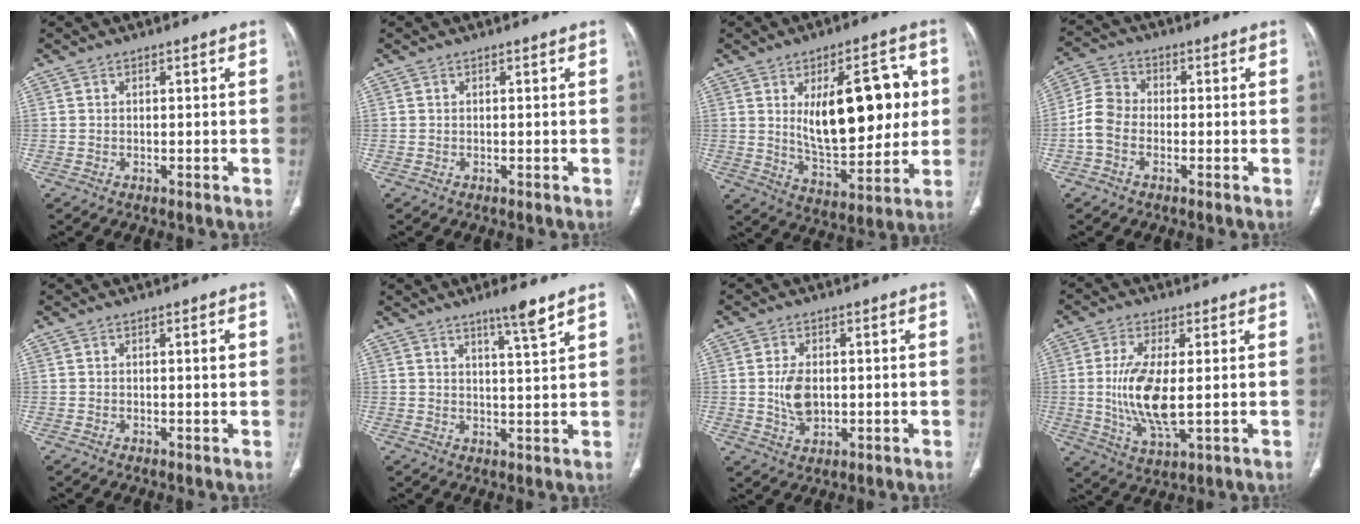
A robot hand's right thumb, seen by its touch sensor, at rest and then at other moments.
{"total": 0.0}
{"total": 19.7, "force": [3.5, 9.3, 17.0], "torque": [-0.211, -0.014, 0.062]}
{"total": 6.3, "force": [-1.7, 4.6, 4.0], "torque": [-0.074, 0.019, -0.046]}
{"total": 1.3, "force": [0.3, 0.2, 1.2], "torque": [-0.017, 0.000, 0.003]}
{"total": 5.5, "force": [3.8, -0.1, 4.0], "torque": [-0.059, -0.027, 0.063]}
{"total": 6.0, "force": [0.1, 3.9, 4.6], "torque": [-0.081, -0.004, 0.008]}
{"total": 11.3, "force": [0.0, 4.2, 10.6], "torque": [-0.220, -0.018, 0.005]}